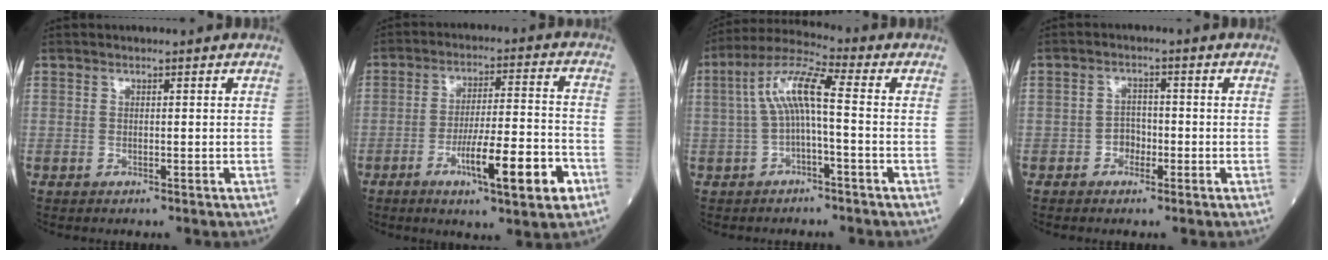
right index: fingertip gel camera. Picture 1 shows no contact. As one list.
[{"total": 12.3, "force": [-5.3, 1.2, 11.0], "torque": [-0.176, -0.002, -0.081]}, {"total": 8.2, "force": [0.0, 0.9, 8.1], "torque": [-0.160, 0.033, -0.004]}, {"total": 2.4, "force": [-1.1, 1.8, 1.1], "torque": [-0.012, 0.009, -0.021]}]